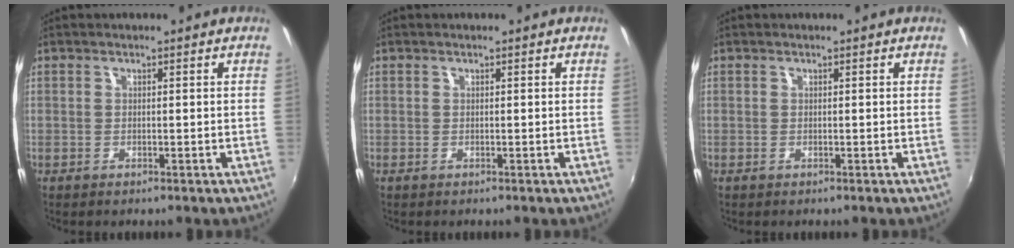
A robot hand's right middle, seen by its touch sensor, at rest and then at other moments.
{"total": 0.0}
{"total": 0.0}